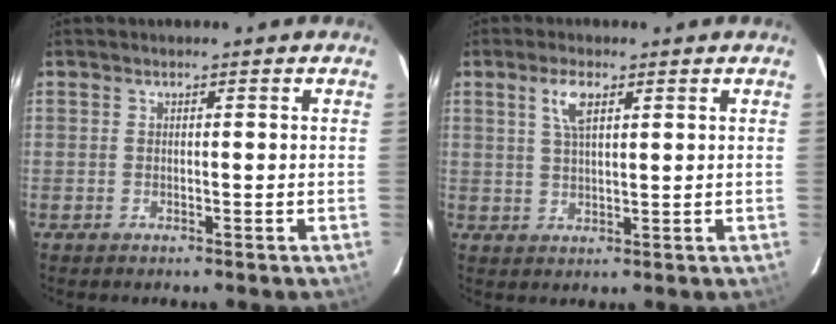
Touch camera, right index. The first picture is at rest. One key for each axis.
{"total": 4.3, "fx": 2.0, "fy": 1.5, "fz": 3.4, "tx": -0.066, "ty": 0.006, "tz": 0.040}